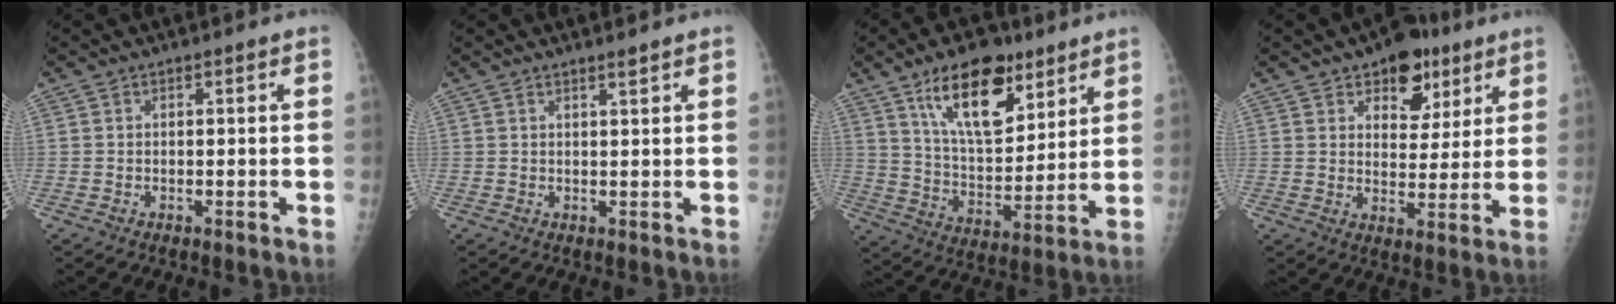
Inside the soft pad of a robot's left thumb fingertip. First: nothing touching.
{"total": 1.2, "force": [1.0, 0.0, 0.5], "torque": [-0.006, -0.010, 0.019]}
{"total": 17.4, "force": [10.3, 8.1, 11.4], "torque": [-0.144, -0.055, 0.182]}
{"total": 10.5, "force": [6.1, 6.6, 5.4], "torque": [-0.034, -0.025, 0.089]}